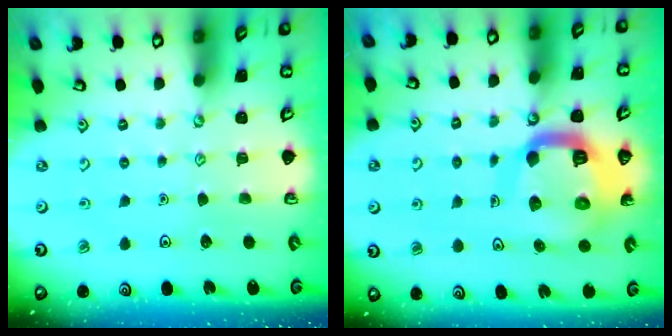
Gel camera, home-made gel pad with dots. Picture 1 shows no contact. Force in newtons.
{"total": 15.5, "press": 15.4, "slide": 1.7}